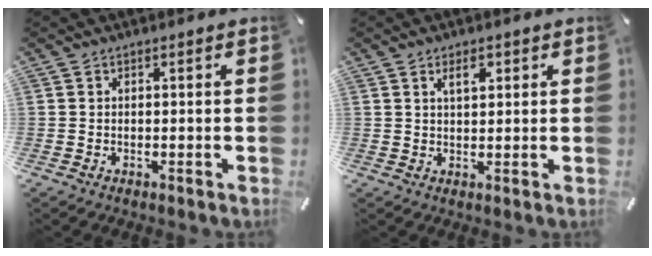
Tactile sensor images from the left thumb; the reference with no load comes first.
{"total": 3.5, "force": [1.6, 1.7, 2.6], "torque": [-0.032, -0.006, 0.023]}